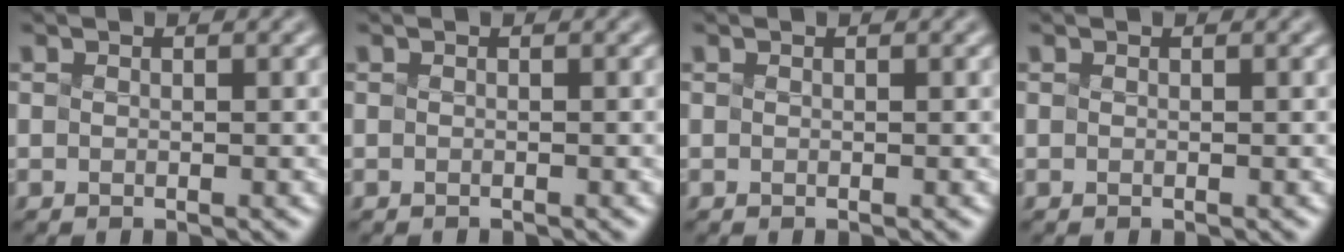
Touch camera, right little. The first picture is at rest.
{"total": 0.6, "force": [-0.6, 0.0, 0.1], "torque": [0.002, -0.002, -0.010]}
{"total": 0.0}
{"total": 0.0}